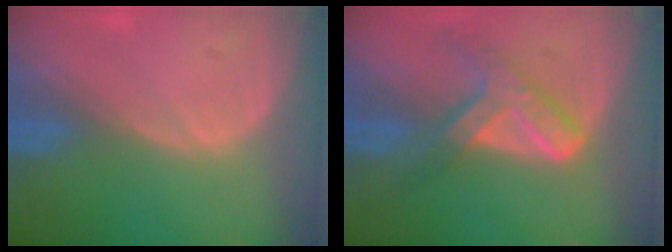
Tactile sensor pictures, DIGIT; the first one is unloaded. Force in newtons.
{"total": 7.2, "press": 6.1, "slide": 3.9}